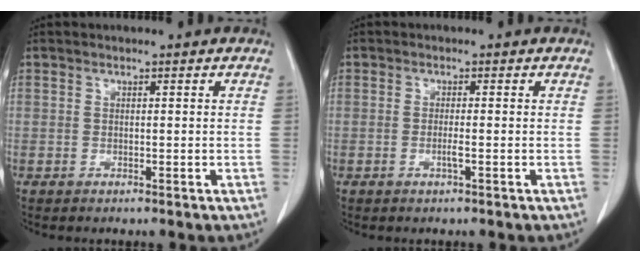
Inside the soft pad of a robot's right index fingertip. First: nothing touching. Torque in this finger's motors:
{"motor_torque": [0.03, -0.06, -0.05, 0.00]}